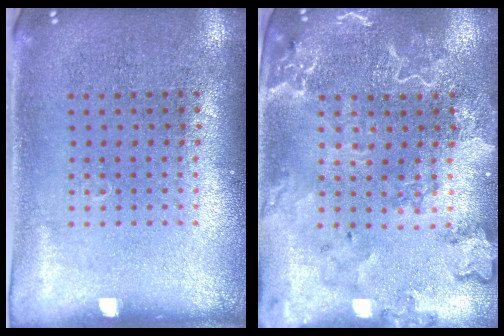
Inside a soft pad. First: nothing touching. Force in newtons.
{"total": 2.6, "press": 2.4, "slide": 1.0}